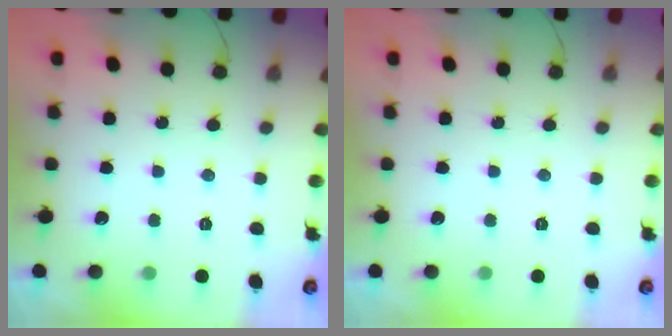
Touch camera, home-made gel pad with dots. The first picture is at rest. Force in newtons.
{"total": 0.0}